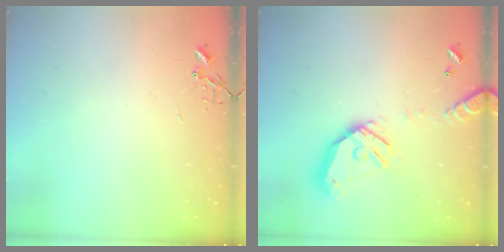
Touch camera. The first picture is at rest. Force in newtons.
{"total": 16.2, "press": 16.0, "slide": 2.7}